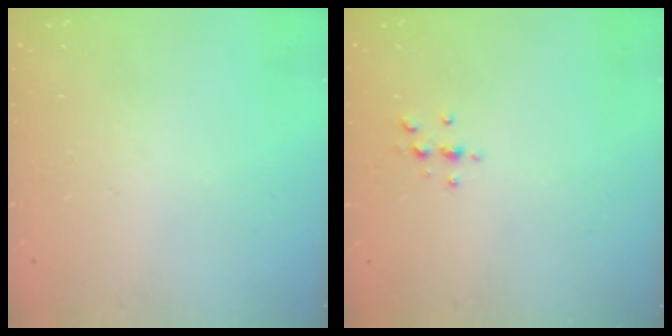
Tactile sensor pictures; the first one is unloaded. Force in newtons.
{"total": 3.0, "press": 3.0, "slide": 0.4}